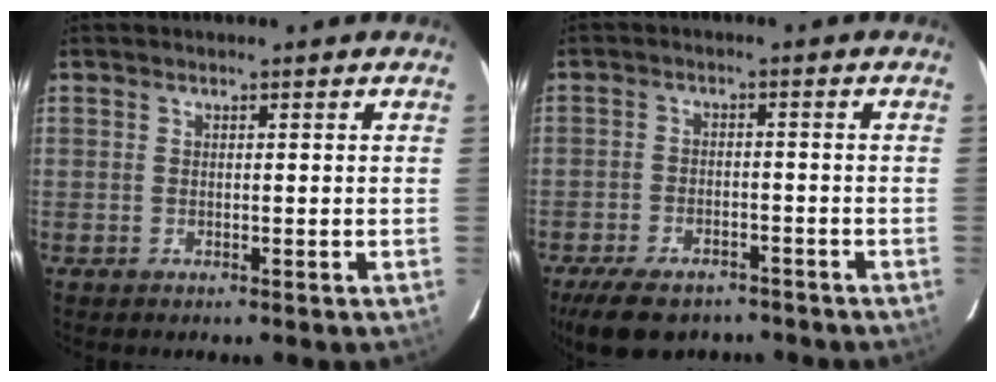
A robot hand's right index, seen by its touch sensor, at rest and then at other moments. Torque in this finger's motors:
{"motor_torque": [0.90, -0.72, 0.40, 0.08]}